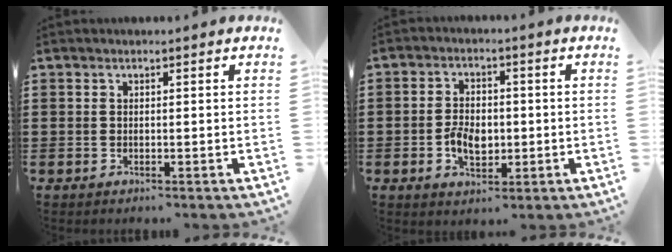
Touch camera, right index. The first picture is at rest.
{"total": 4.7, "force": [-1.0, 2.9, 3.6], "torque": [-0.065, 0.002, -0.021]}